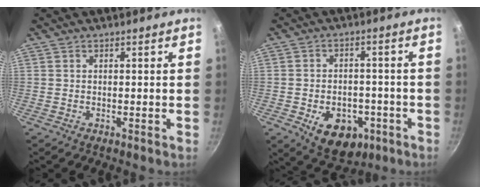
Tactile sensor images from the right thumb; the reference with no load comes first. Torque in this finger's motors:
{"motor_torque": [-0.13, 0.49, -0.11, 0.05, 0.22]}